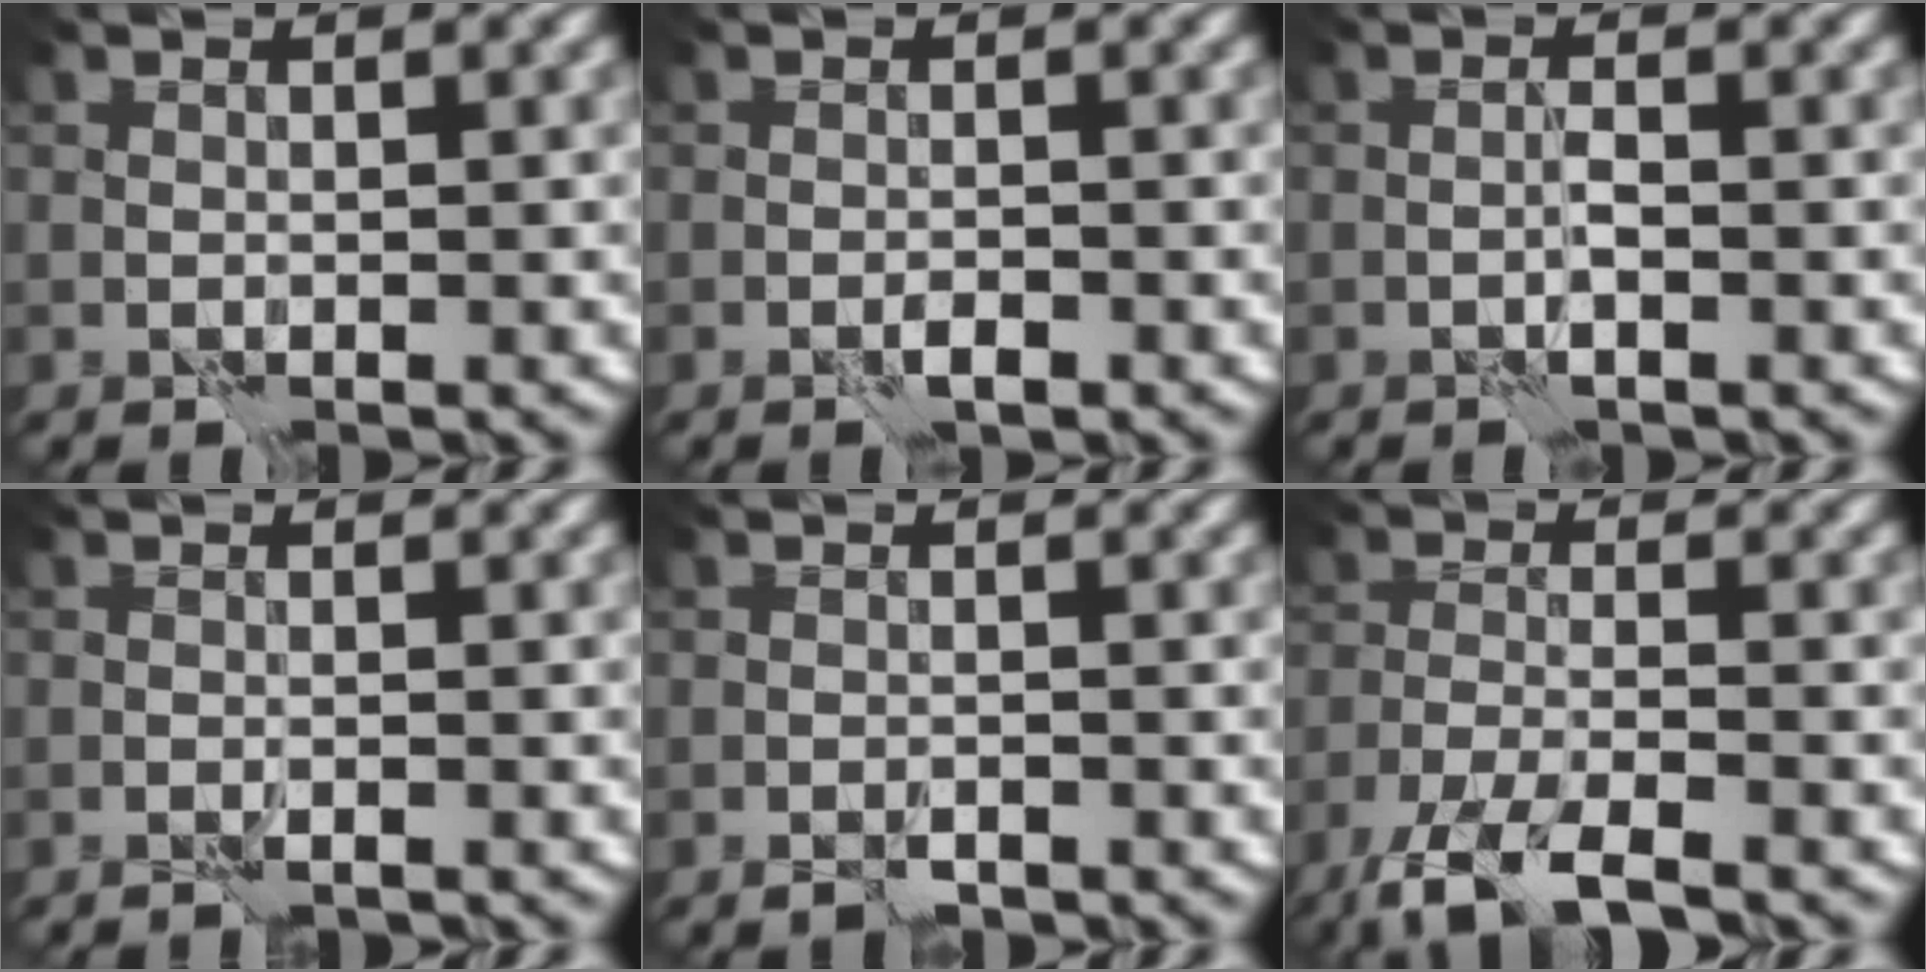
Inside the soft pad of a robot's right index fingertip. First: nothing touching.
{"total": 0.7, "force": [-0.4, 0.1, 0.6], "torque": [-0.011, 0.001, -0.007]}
{"total": 0.7, "force": [-0.1, -0.2, 0.7], "torque": [-0.013, 0.003, -0.003]}
{"total": 0.7, "force": [-0.6, -0.3, 0.3], "torque": [-0.009, 0.000, -0.013]}
{"total": 0.9, "force": [-0.8, 0.2, 0.5], "torque": [-0.007, 0.001, -0.015]}
{"total": 6.2, "force": [-4.7, 1.1, 3.8], "torque": [-0.072, -0.011, -0.093]}